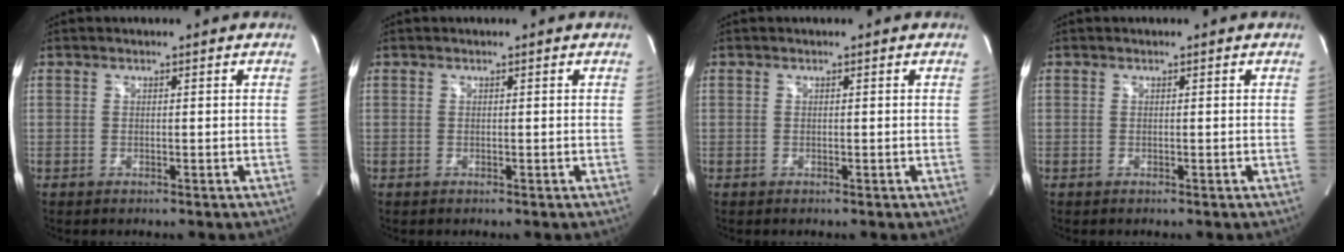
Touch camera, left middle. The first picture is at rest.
{"total": 0.0}
{"total": 0.0}
{"total": 0.0}